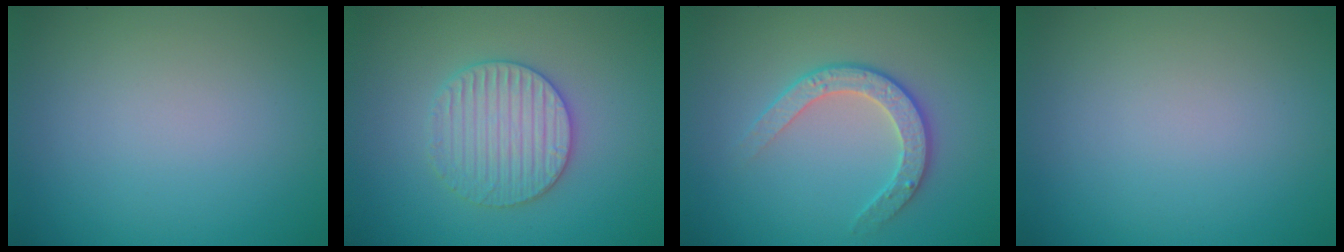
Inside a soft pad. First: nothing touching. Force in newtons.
{"total": 3.5, "press": 3.5, "slide": 0.7}
{"total": 3.0, "press": 2.8, "slide": 1.0}
{"total": 0.0}